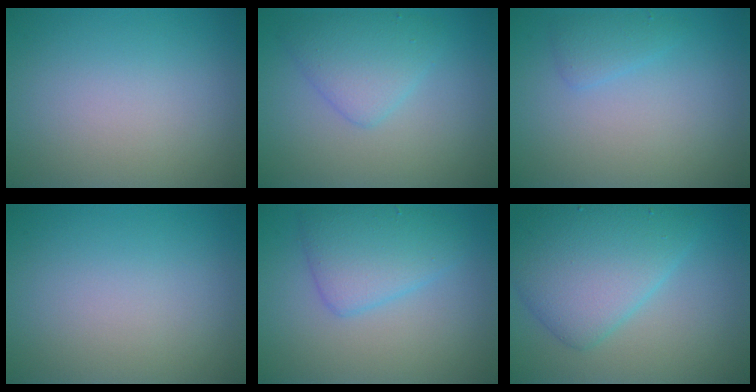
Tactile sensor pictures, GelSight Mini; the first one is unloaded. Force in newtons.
{"total": 3.1, "press": 3.1, "slide": 0.0}
{"total": 1.4, "press": 1.4, "slide": 0.1}
{"total": 0.0}
{"total": 4.0, "press": 4.0, "slide": 0.3}
{"total": 6.6, "press": 6.6, "slide": 0.1}